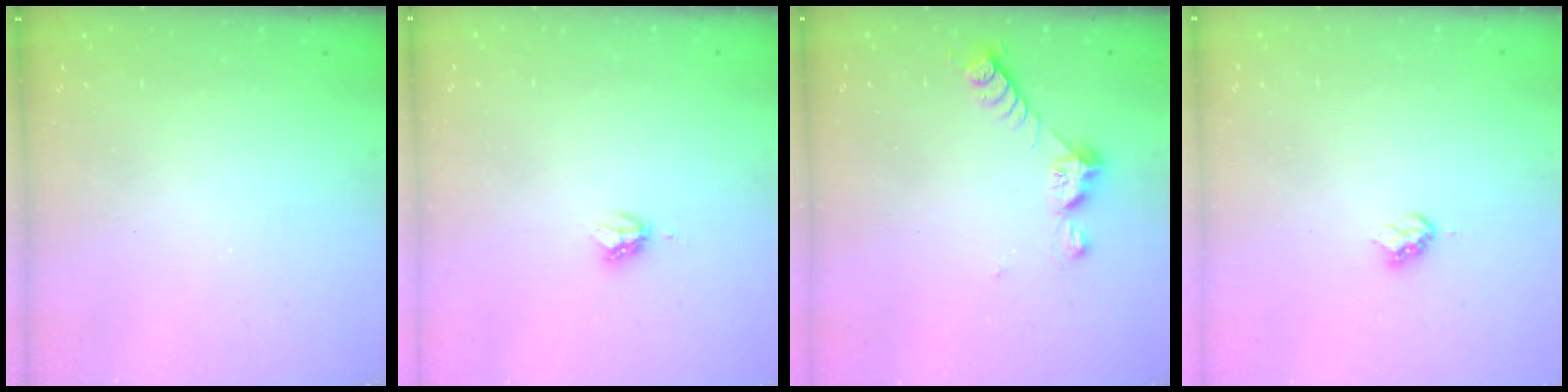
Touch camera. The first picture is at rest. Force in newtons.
{"total": 4.0, "press": 3.9, "slide": 0.7}
{"total": 6.5, "press": 6.5, "slide": 0.7}
{"total": 3.2, "press": 3.2, "slide": 0.4}